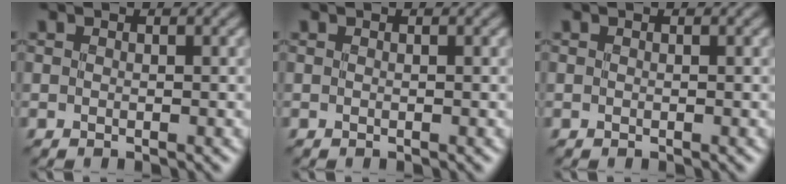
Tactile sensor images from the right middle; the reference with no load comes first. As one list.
[{"total": 0.0}, {"total": 0.0}]